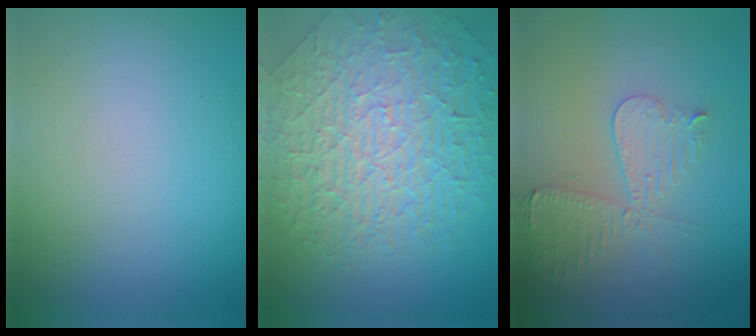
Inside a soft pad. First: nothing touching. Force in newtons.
{"total": 9.9, "press": 6.5, "slide": 7.5}
{"total": 3.9, "press": 3.4, "slide": 1.8}